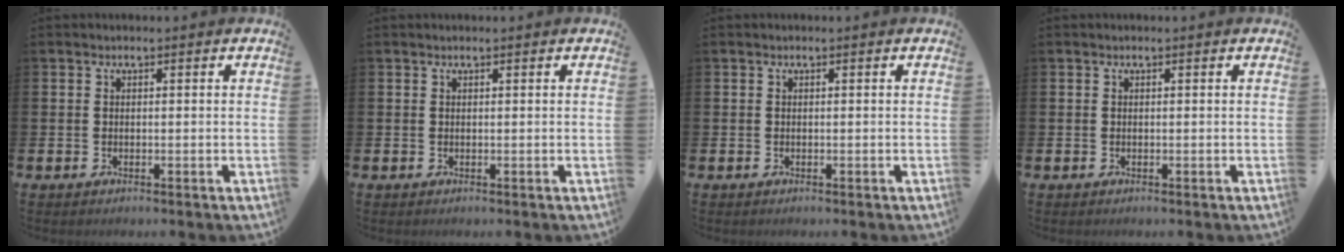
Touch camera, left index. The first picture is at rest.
{"total": 0.0}
{"total": 0.0}
{"total": 0.0}